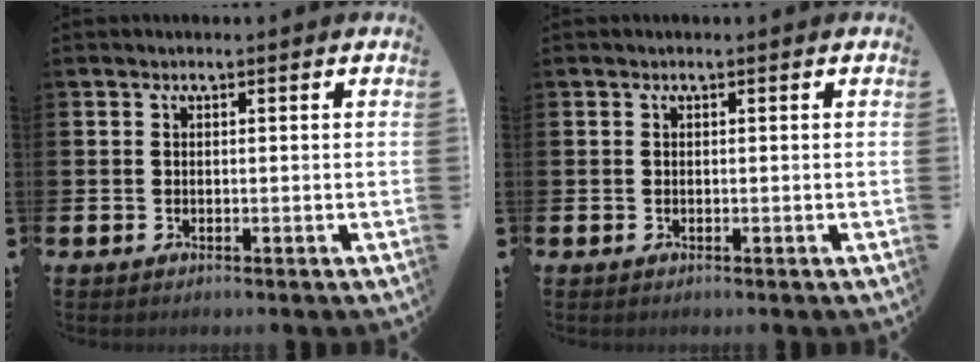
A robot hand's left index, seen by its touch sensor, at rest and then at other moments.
{"total": 0.0}